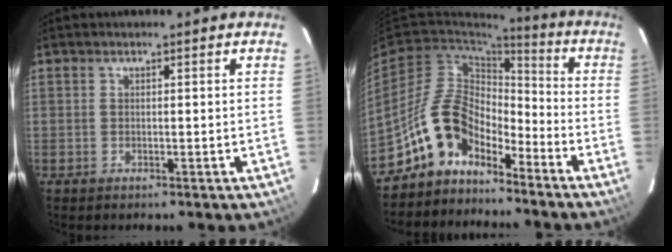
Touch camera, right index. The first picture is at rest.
{"total": 11.1, "force": [-8.1, 6.2, 4.4], "torque": [-0.088, 0.034, -0.155]}